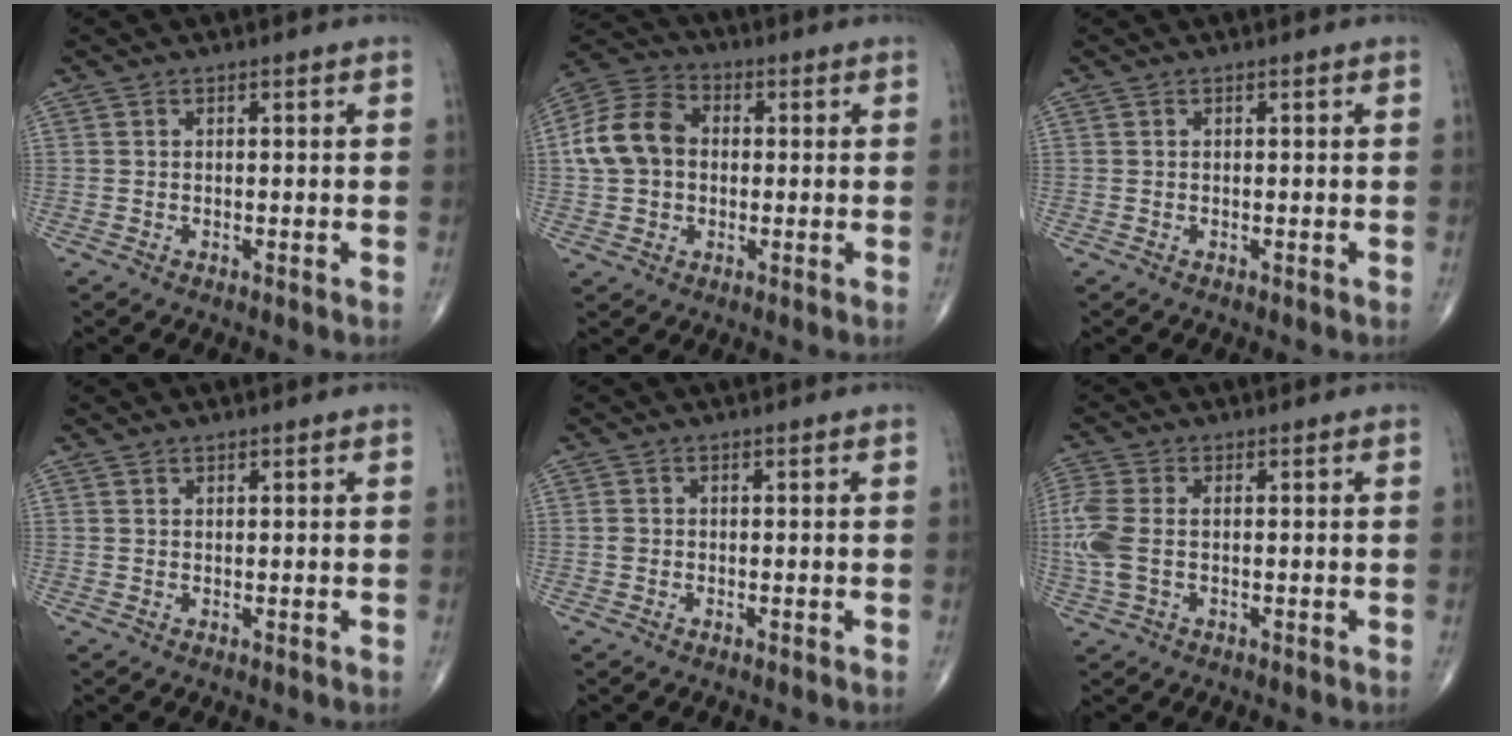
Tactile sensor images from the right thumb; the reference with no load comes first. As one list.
[{"total": 11.4, "force": [0.5, 8.9, 7.1], "torque": [-0.128, 0.030, 0.001]}, {"total": 0.0}, {"total": 0.7, "force": [0.6, 0.3, 0.1], "torque": [0.000, -0.005, 0.010]}, {"total": 0.7, "force": [-0.1, 0.7, 0.3], "torque": [-0.005, 0.001, -0.001]}, {"total": 7.0, "force": [-0.1, 4.1, 5.7], "torque": [-0.170, 0.009, -0.003]}]